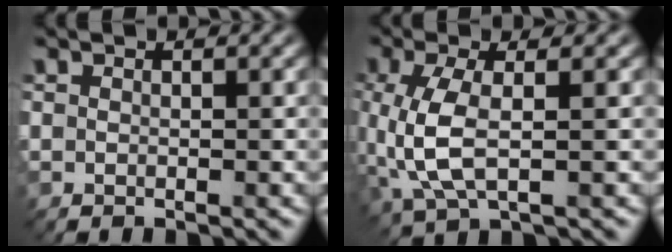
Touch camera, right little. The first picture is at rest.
{"total": 5.4, "force": [-0.1, 2.3, 4.9], "torque": [-0.126, -0.005, 0.000]}